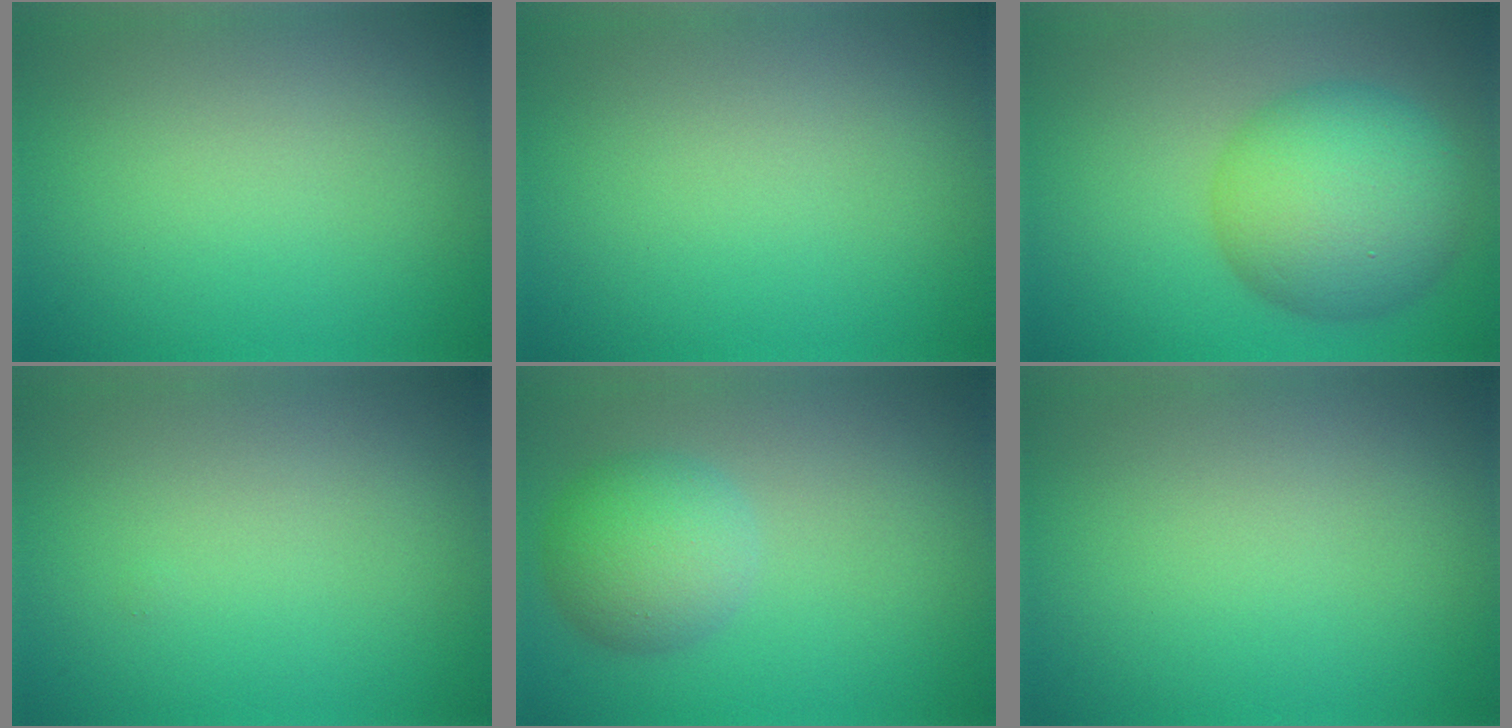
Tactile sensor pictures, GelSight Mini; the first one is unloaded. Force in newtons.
{"total": 0.0}
{"total": 8.6, "press": 8.6, "slide": 0.1}
{"total": 0.0}
{"total": 4.6, "press": 4.6, "slide": 0.2}
{"total": 0.0}